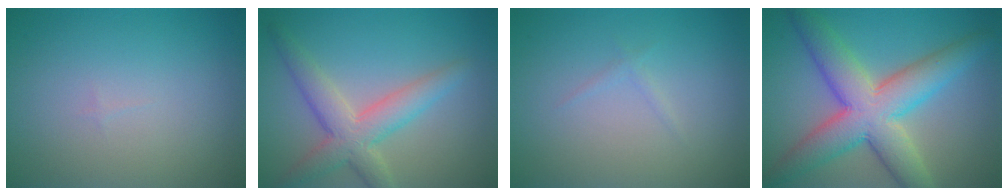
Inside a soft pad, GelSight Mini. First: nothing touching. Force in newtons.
{"total": 4.8, "press": 4.8, "slide": 0.2}
{"total": 0.6, "press": 0.6, "slide": 0.0}
{"total": 9.0, "press": 9.0, "slide": 0.3}